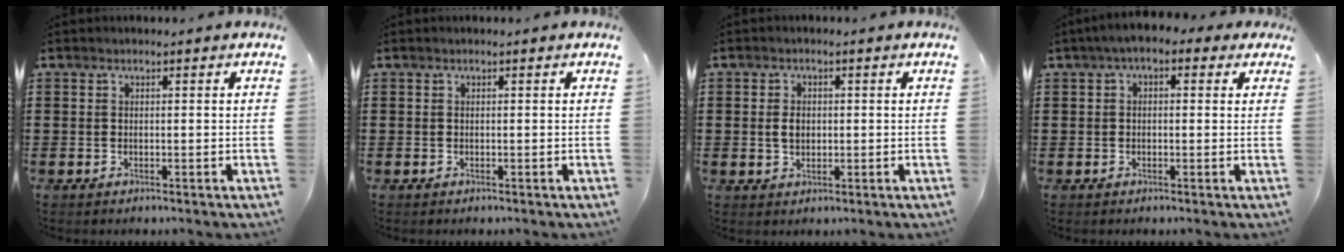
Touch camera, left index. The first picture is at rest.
{"total": 0.0}
{"total": 2.4, "force": [0.1, 1.7, 1.8], "torque": [-0.038, 0.007, 0.002]}
{"total": 2.7, "force": [0.3, 1.5, 2.2], "torque": [-0.044, 0.011, 0.002]}